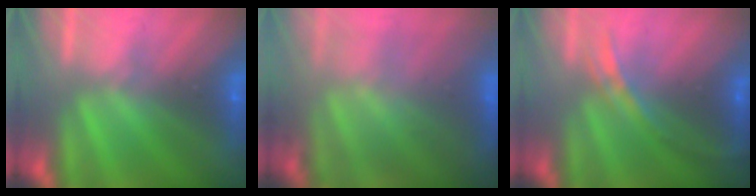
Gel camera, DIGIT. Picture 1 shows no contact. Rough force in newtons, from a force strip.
{"total": 7.5}
{"total": 2.8}